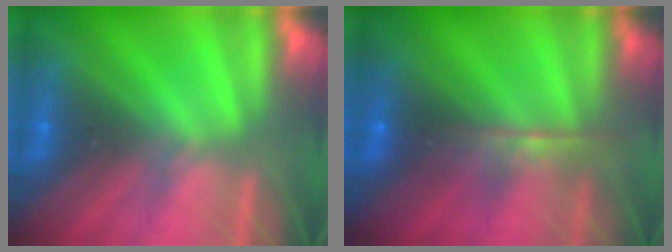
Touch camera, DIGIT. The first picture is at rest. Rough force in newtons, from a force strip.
{"total": 6.5}